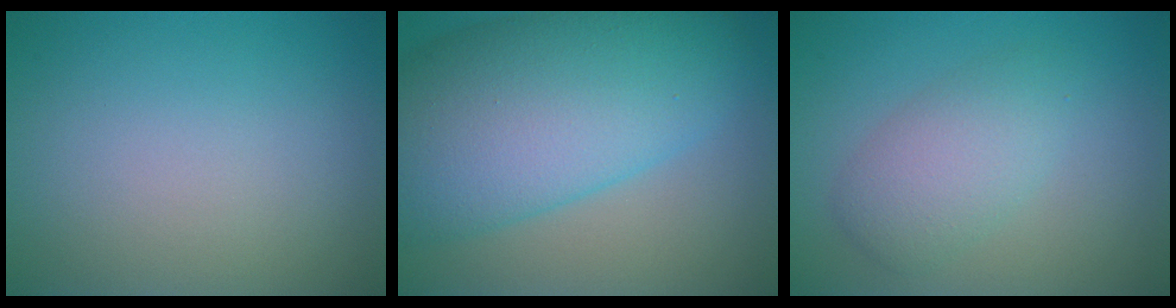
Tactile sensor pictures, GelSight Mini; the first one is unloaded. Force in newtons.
{"total": 13.3, "press": 13.3, "slide": 0.3}
{"total": 3.6, "press": 3.6, "slide": 0.1}